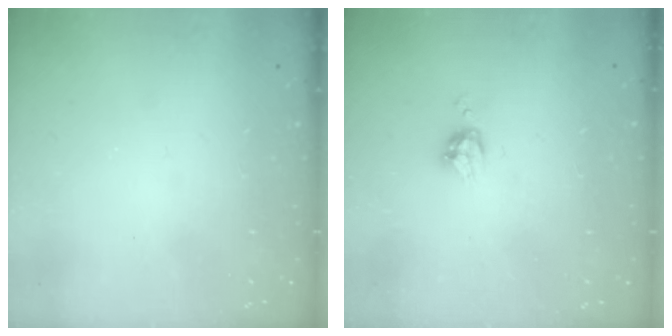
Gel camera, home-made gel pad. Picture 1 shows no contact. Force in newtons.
{"total": 4.4, "press": 4.4, "slide": 0.6}